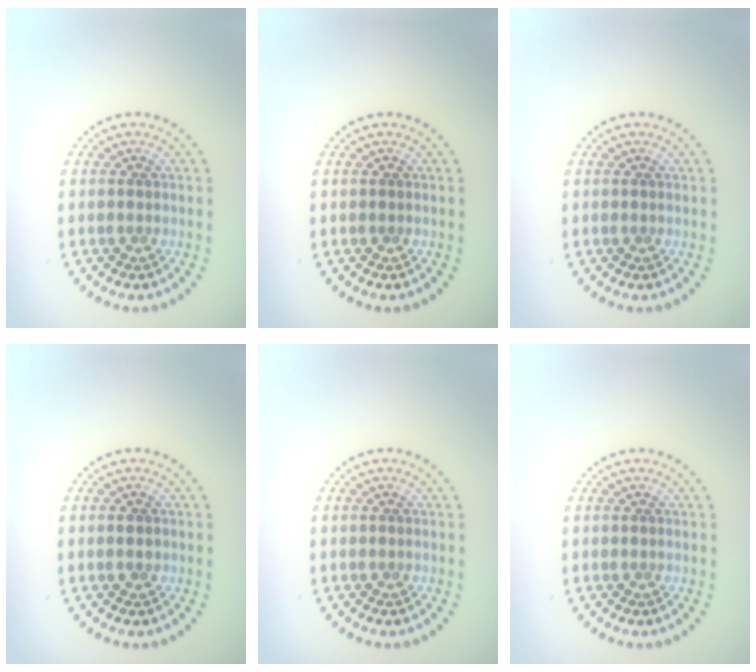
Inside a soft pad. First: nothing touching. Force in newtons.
{"total": 0.0}
{"total": 0.0}
{"total": 1.1, "press": 1.1, "slide": 0.1}
{"total": 0.0}
{"total": 0.0}